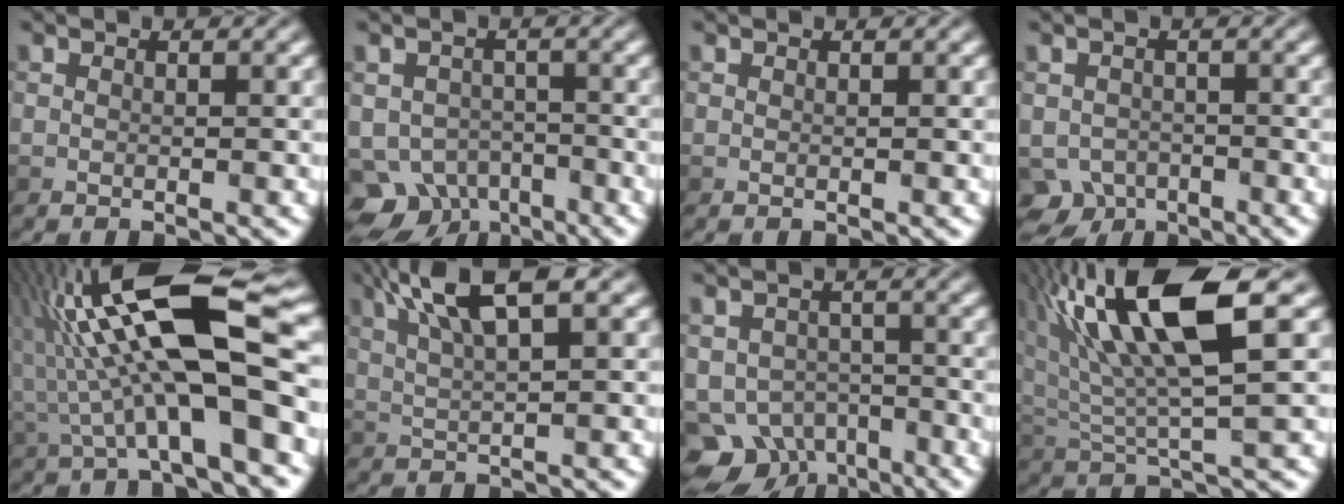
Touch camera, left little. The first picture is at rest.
{"total": 5.5, "force": [-3.3, 3.9, 1.8], "torque": [-0.019, -0.016, -0.058]}
{"total": 0.0}
{"total": 3.7, "force": [-2.3, 2.7, 1.0], "torque": [-0.011, -0.009, -0.042]}
{"total": 13.6, "force": [0.2, 3.3, 13.1], "torque": [-0.226, 0.037, 0.000]}
{"total": 6.8, "force": [3.3, 1.6, 5.7], "torque": [-0.102, 0.020, 0.061]}
{"total": 6.1, "force": [-3.5, 4.4, 2.3], "torque": [-0.029, -0.020, -0.057]}
{"total": 12.4, "force": [5.4, 3.0, 10.8], "torque": [-0.218, 0.023, 0.102]}